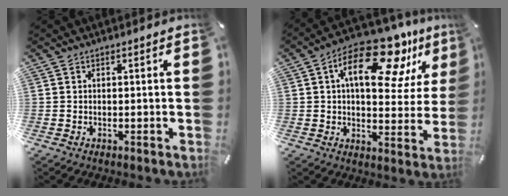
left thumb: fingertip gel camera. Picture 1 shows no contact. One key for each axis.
{"total": 18.5, "fx": 9.8, "fy": 9.0, "fz": 12.9, "tx": -0.194, "ty": -0.045, "tz": 0.159}